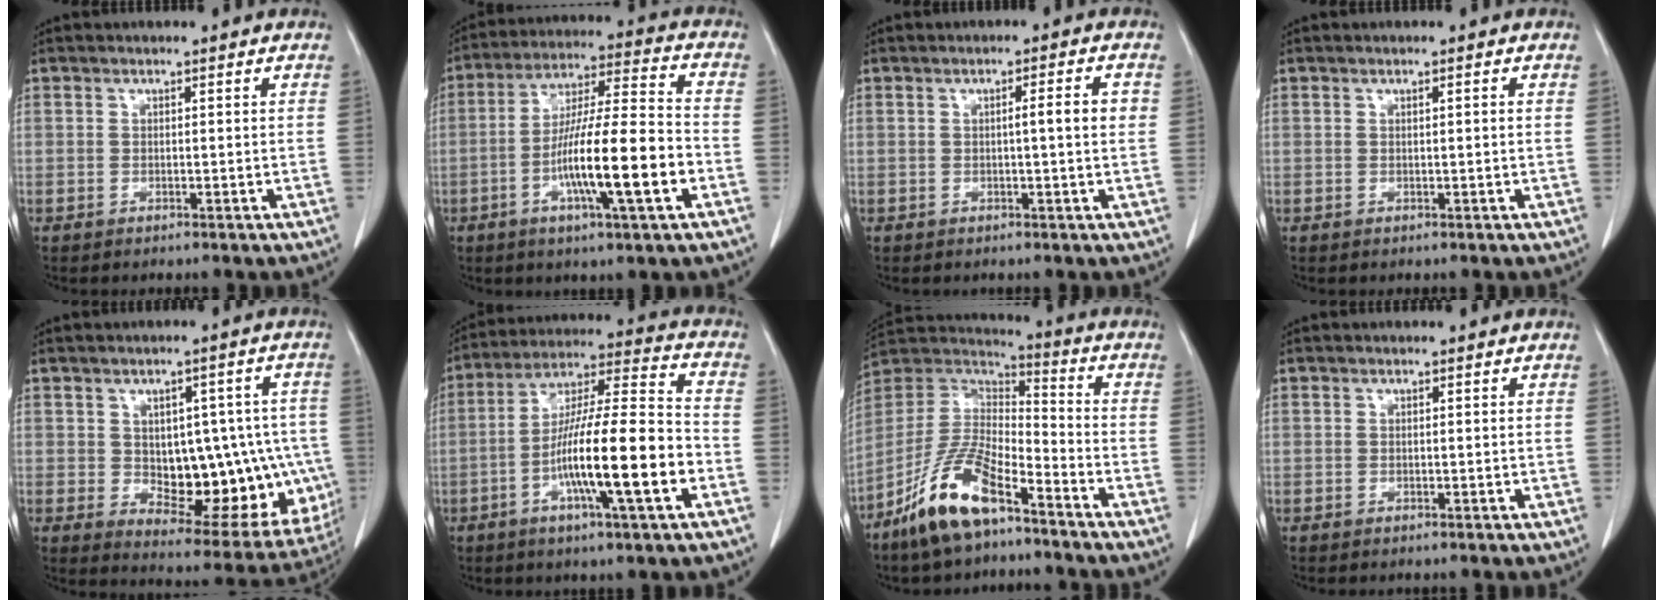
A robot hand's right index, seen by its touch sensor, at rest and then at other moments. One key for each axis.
{"total": 15.2, "fx": -4.5, "fy": 1.0, "fz": 14.4, "tx": -0.253, "ty": -0.002, "tz": -0.076}
{"total": 3.4, "fx": 0.2, "fy": -0.1, "fz": 3.4, "tx": -0.050, "ty": 0.003, "tz": 0.002}
{"total": 0.6, "fx": 0.1, "fy": -0.1, "fz": 0.5, "tx": -0.009, "ty": 0.001, "tz": 0.003}
{"total": 16.9, "fx": -1.1, "fy": 9.0, "fz": 14.2, "tx": -0.162, "ty": 0.019, "tz": 0.019}
{"total": 16.9, "fx": -5.1, "fy": 1.1, "fz": 16.1, "tx": -0.280, "ty": 0.000, "tz": -0.084}
{"total": 14.0, "fx": -9.1, "fy": 4.0, "fz": 9.8, "tx": -0.205, "ty": 0.001, "tz": -0.173}
{"total": 0.0}